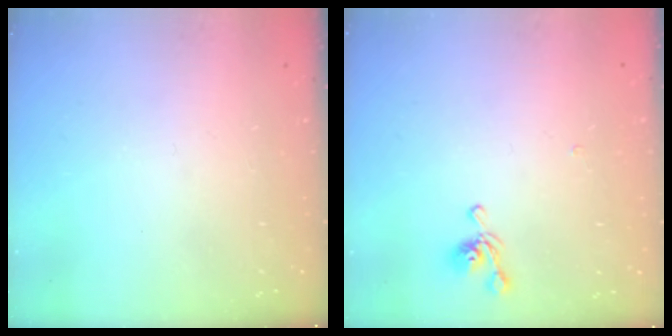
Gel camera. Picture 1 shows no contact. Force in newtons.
{"total": 3.9, "press": 3.8, "slide": 0.6}